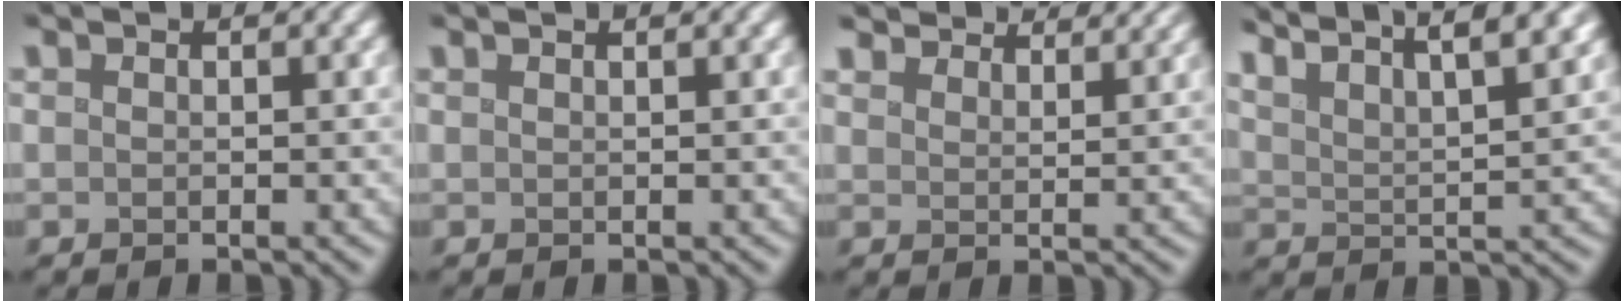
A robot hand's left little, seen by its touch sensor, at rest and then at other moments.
{"total": 0.6, "force": [0.4, 0.2, 0.3], "torque": [0.001, 0.002, 0.000]}
{"total": 6.7, "force": [6.4, 1.2, 1.5], "torque": [-0.023, 0.009, 0.082]}
{"total": 11.2, "force": [8.6, 3.1, 6.4], "torque": [-0.114, 0.031, 0.103]}